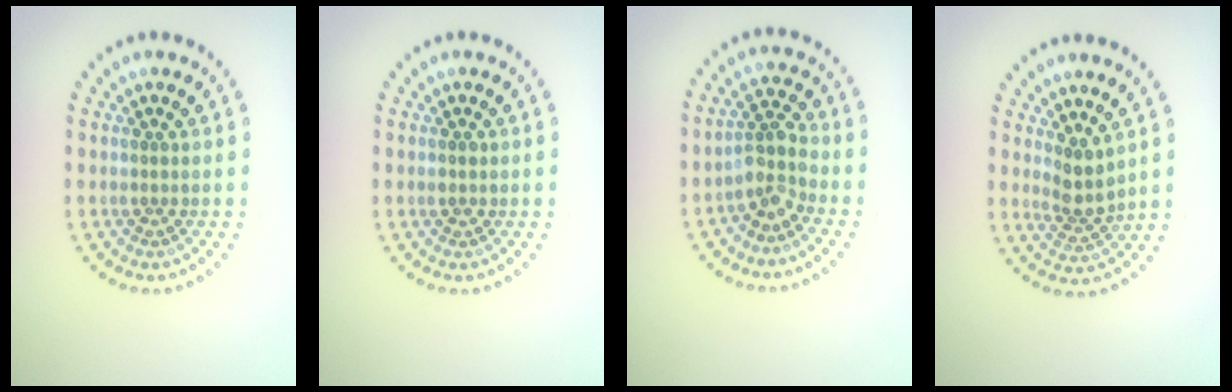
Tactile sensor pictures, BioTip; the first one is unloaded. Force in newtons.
{"total": 1.0, "press": 1.0, "slide": 0.1}
{"total": 2.8, "press": 2.1, "slide": 1.8}
{"total": 2.4, "press": 2.0, "slide": 1.4}